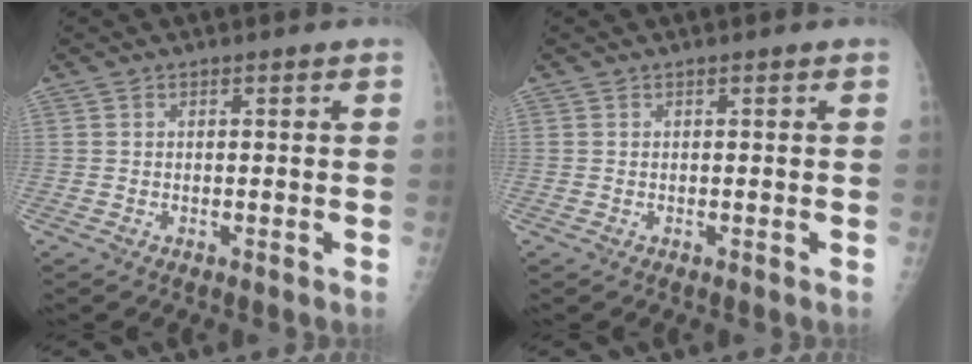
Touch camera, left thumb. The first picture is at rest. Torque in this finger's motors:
{"motor_torque": [0.35, 0.22, 0.27, 0.00, 0.01]}